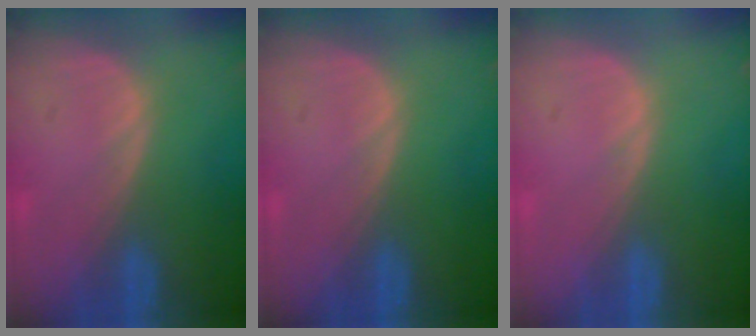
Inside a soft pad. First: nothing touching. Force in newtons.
{"total": 0.0}
{"total": 0.5, "press": 0.1, "slide": 0.5}